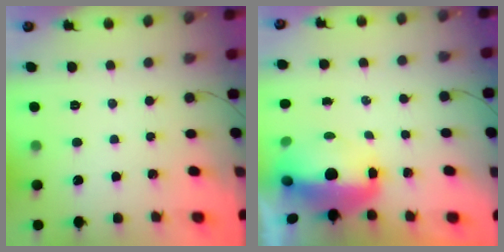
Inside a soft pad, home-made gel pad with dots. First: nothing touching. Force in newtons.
{"total": 13.4, "press": 9.2, "slide": 9.8}